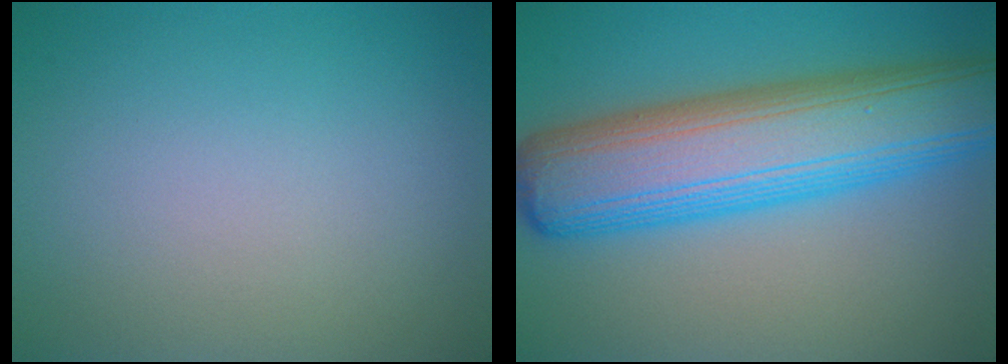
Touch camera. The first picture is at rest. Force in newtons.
{"total": 11.9, "press": 11.9, "slide": 0.2}